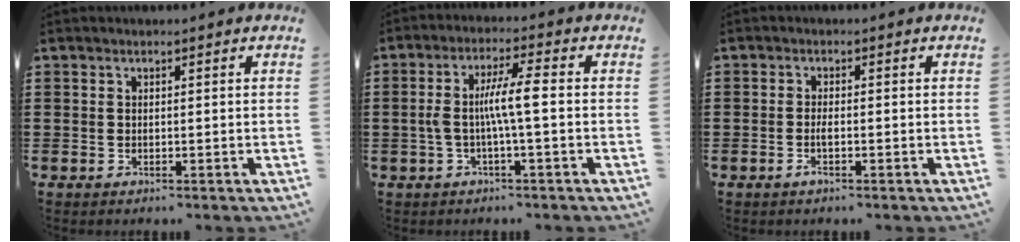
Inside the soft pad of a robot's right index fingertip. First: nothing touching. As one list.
[{"total": 6.3, "force": [-0.5, 0.6, 6.3], "torque": [-0.130, -0.004, -0.020]}, {"total": 1.5, "force": [-0.7, 0.3, 1.3], "torque": [-0.024, 0.000, -0.013]}]